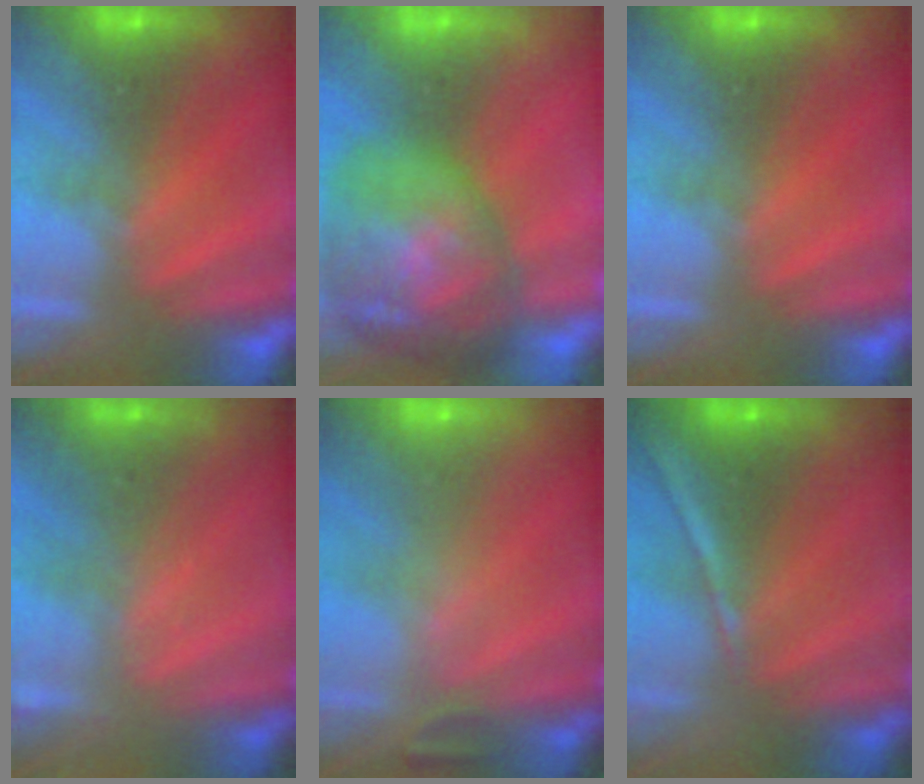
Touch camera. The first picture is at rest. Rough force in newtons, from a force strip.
{"total": 7.2}
{"total": 0.0}
{"total": 1.9}
{"total": 2.4}
{"total": 1.3}